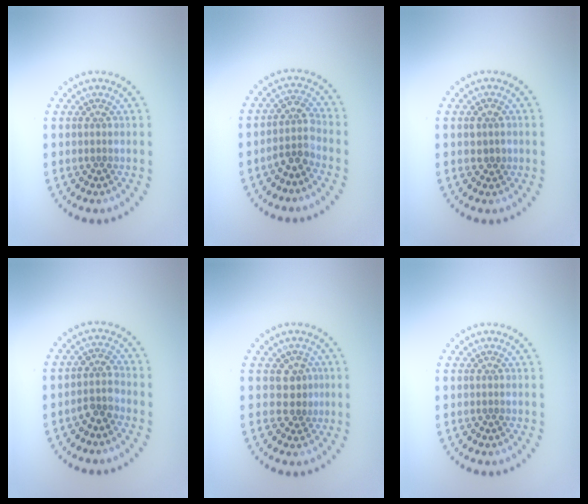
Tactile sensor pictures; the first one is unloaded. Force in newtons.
{"total": 2.6, "press": 2.1, "slide": 1.6}
{"total": 1.4, "press": 1.4, "slide": 0.3}
{"total": 2.2, "press": 1.8, "slide": 1.2}
{"total": 2.0, "press": 1.7, "slide": 1.0}
{"total": 0.0}